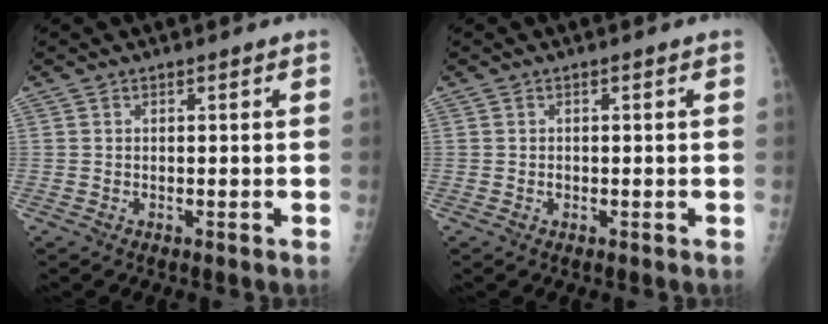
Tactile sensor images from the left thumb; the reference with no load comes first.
{"total": 0.7, "force": [-0.2, 0.6, 0.4], "torque": [-0.001, 0.002, -0.004]}